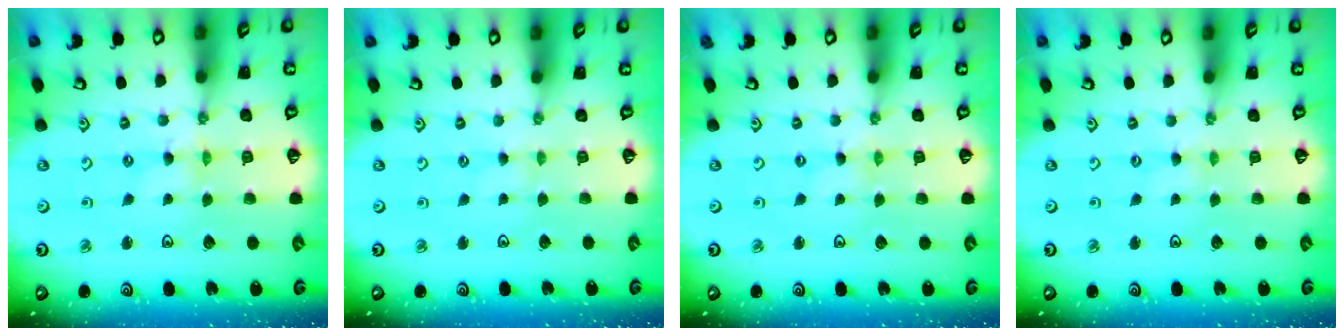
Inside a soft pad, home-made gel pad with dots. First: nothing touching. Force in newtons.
{"total": 0.0}
{"total": 0.0}
{"total": 0.0}